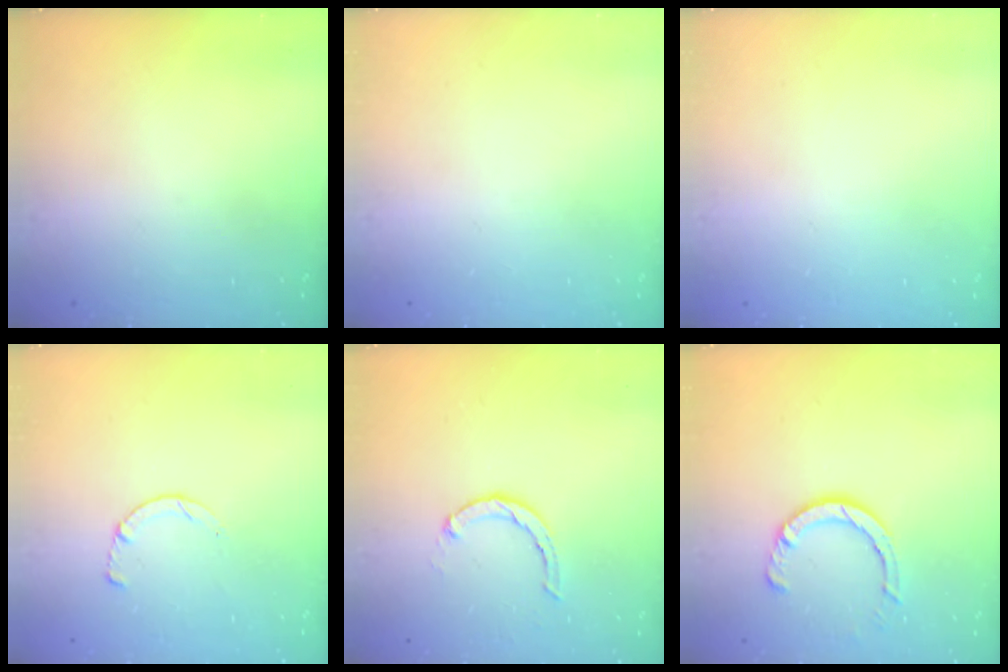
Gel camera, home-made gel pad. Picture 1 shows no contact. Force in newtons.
{"total": 0.0}
{"total": 2.6, "press": 2.6, "slide": 0.2}
{"total": 2.5, "press": 2.5, "slide": 0.3}
{"total": 2.4, "press": 2.4, "slide": 0.4}
{"total": 6.4, "press": 6.4, "slide": 0.7}